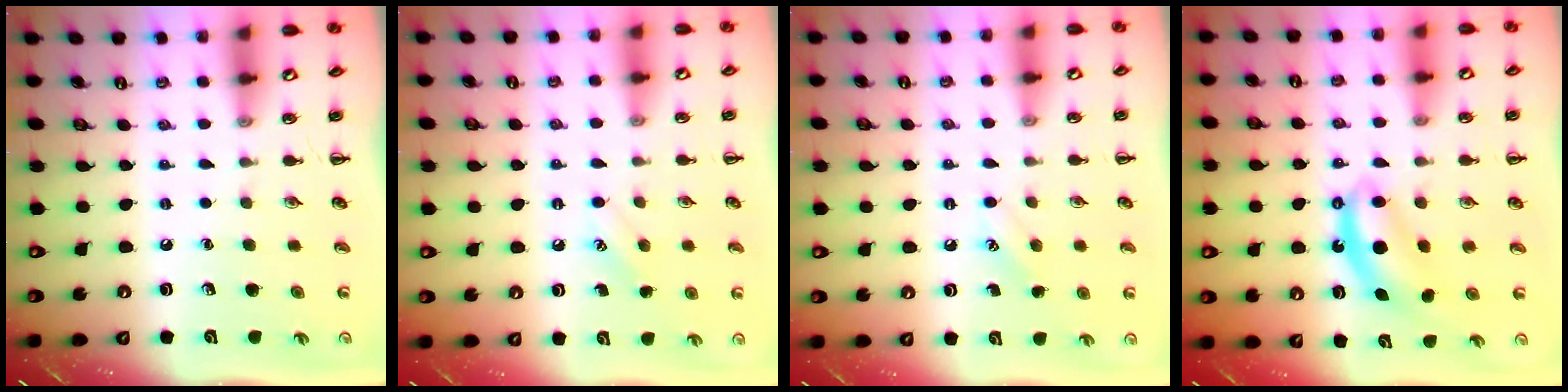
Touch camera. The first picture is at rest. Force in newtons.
{"total": 6.6, "press": 6.4, "slide": 1.4}
{"total": 6.6, "press": 6.4, "slide": 1.4}
{"total": 7.6, "press": 7.5, "slide": 1.2}